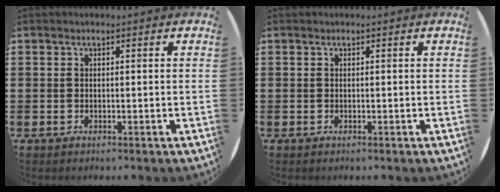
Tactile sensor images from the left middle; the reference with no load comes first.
{"total": 0.0}